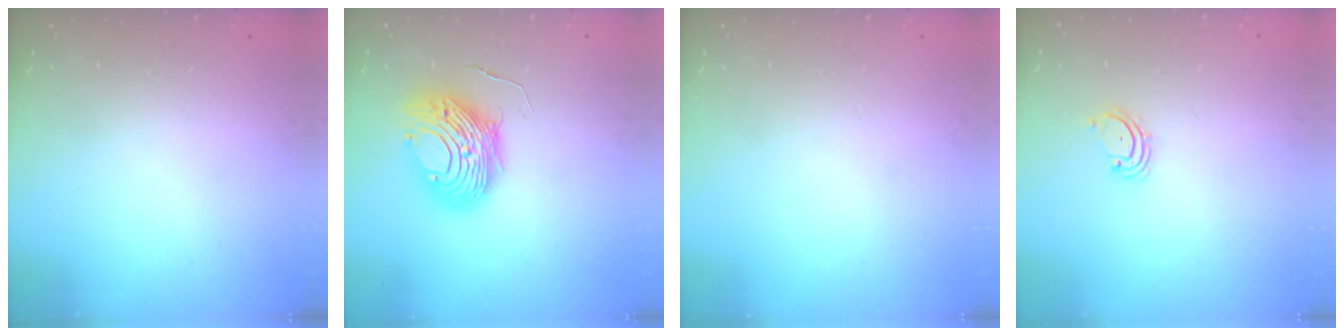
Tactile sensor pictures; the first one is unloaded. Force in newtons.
{"total": 12.5, "press": 12.4, "slide": 1.4}
{"total": 0.0}
{"total": 2.1, "press": 2.1, "slide": 0.3}